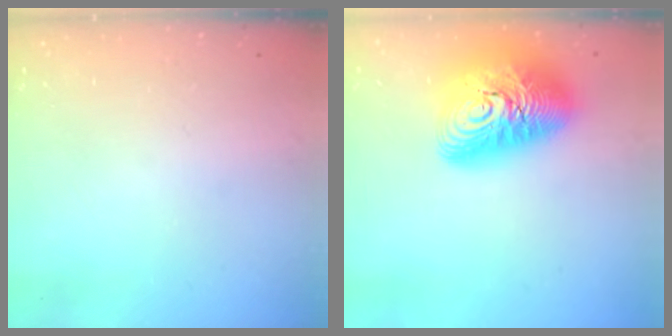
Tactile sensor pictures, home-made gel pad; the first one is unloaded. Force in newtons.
{"total": 21.9, "press": 21.8, "slide": 1.9}